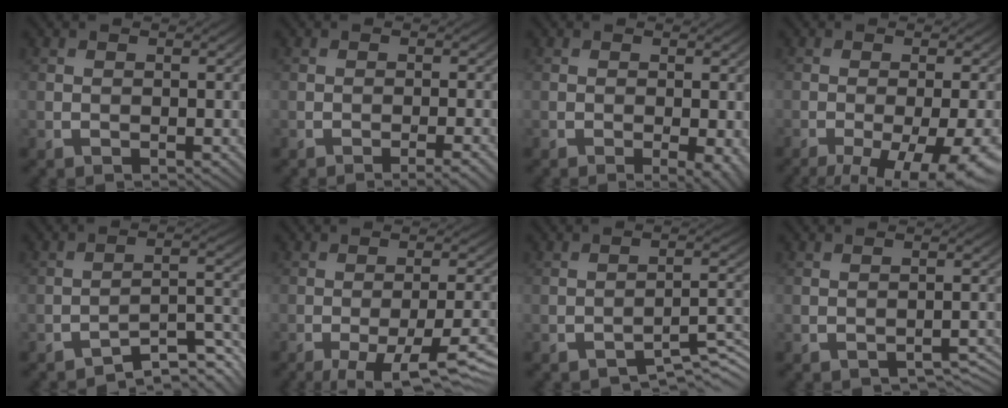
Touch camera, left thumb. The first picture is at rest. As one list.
[{"total": 2.4, "force": [-1.4, 0.3, 1.9], "torque": [-0.025, 0.007, -0.026]}, {"total": 2.6, "force": [-0.9, 0.5, 2.4], "torque": [-0.036, -0.004, -0.011]}, {"total": 13.5, "force": [-7.5, 4.1, 10.5], "torque": [-0.146, -0.017, -0.085]}, {"total": 5.5, "force": [-4.2, 1.1, 3.4], "torque": [-0.050, 0.007, -0.071]}, {"total": 11.8, "force": [-6.4, 3.1, 9.4], "torque": [-0.140, -0.003, -0.082]}, {"total": 4.6, "force": [-3.7, 1.0, 2.5], "torque": [-0.028, 0.009, -0.056]}, {"total": 1.8, "force": [-1.5, 0.5, 0.8], "torque": [-0.008, 0.003, -0.017]}]